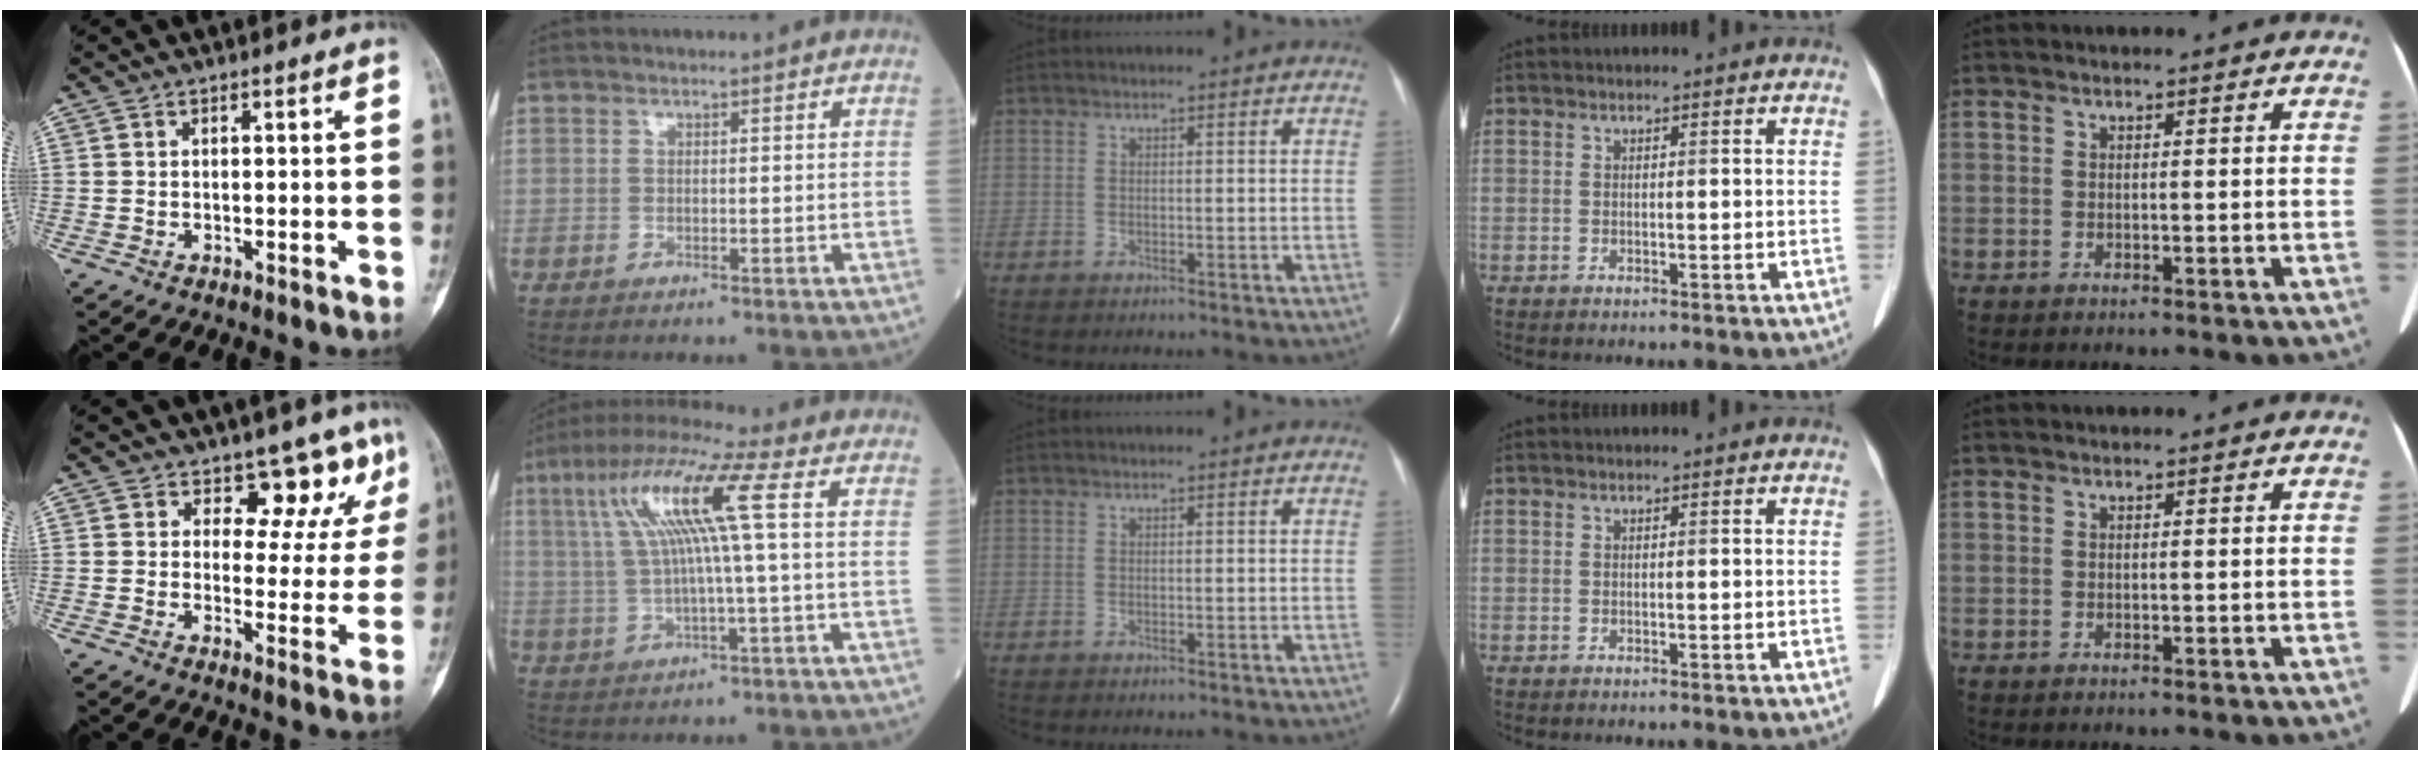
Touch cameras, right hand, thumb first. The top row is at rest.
{"thumb": {"total": 8.8, "force": [6.2, 5.3, 3.2], "torque": [0.003, -0.037, 0.065]}, "index": {"total": 12.2, "force": [2.8, 0.0, 11.9], "torque": [-0.234, 0.031, 0.051]}}